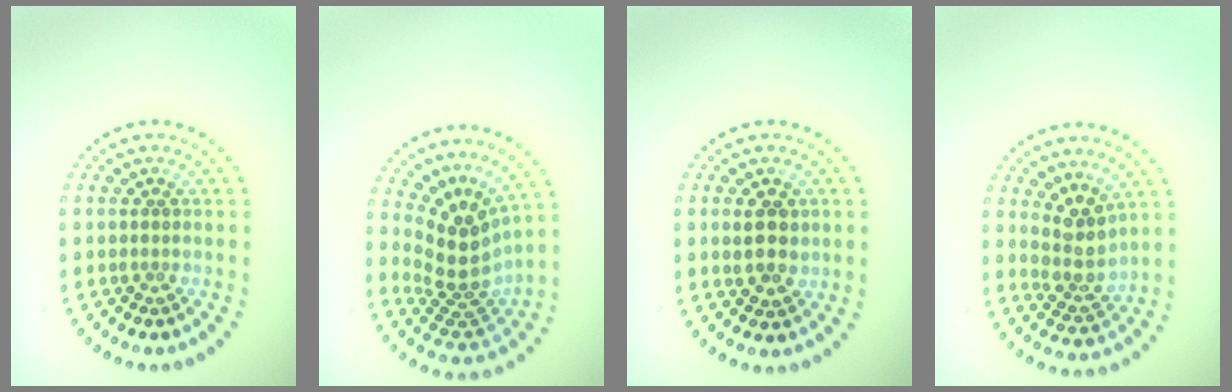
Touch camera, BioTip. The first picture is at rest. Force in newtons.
{"total": 4.2, "press": 2.9, "slide": 3.1}
{"total": 2.7, "press": 2.7, "slide": 0.6}
{"total": 3.4, "press": 2.6, "slide": 2.2}